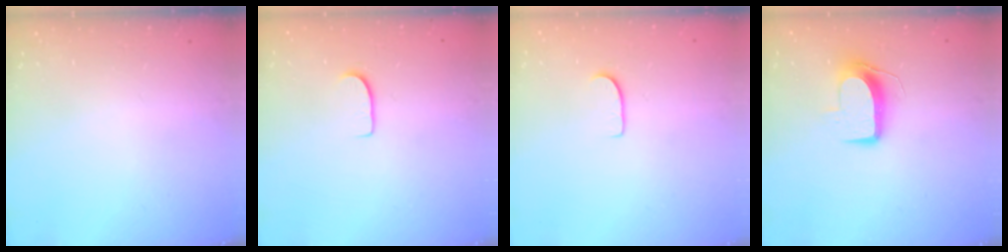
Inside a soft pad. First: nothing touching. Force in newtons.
{"total": 6.1, "press": 6.1, "slide": 0.5}
{"total": 6.1, "press": 6.1, "slide": 0.5}
{"total": 9.5, "press": 9.5, "slide": 0.3}